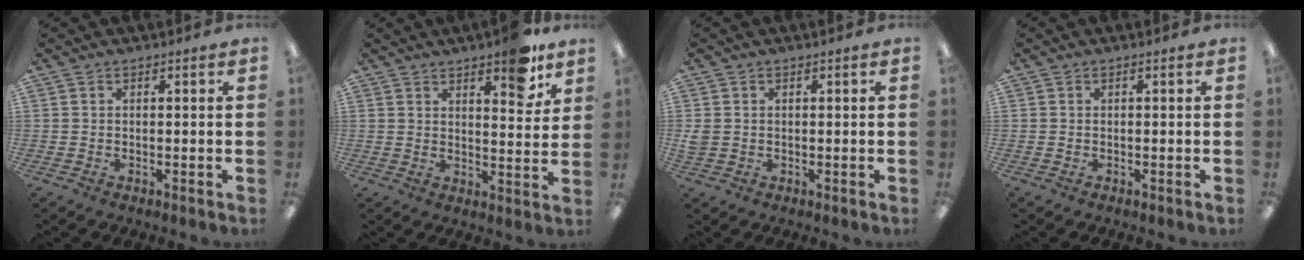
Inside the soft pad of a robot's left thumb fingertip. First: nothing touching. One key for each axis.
{"total": 9.1, "fx": 6.6, "fy": 3.2, "fz": 5.4, "tx": -0.049, "ty": -0.040, "tz": 0.106}
{"total": 2.0, "fx": 0.2, "fy": 1.9, "fz": 0.7, "tx": -0.014, "ty": 0.003, "tz": 0.003}
{"total": 0.0}